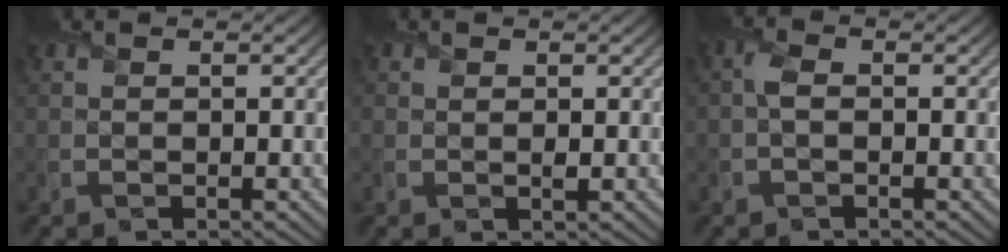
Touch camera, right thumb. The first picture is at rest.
{"total": 0.7, "force": [0.2, 0.5, 0.4], "torque": [-0.009, -0.006, 0.002]}
{"total": 1.7, "force": [-0.3, 0.9, 1.4], "torque": [-0.034, 0.006, -0.012]}